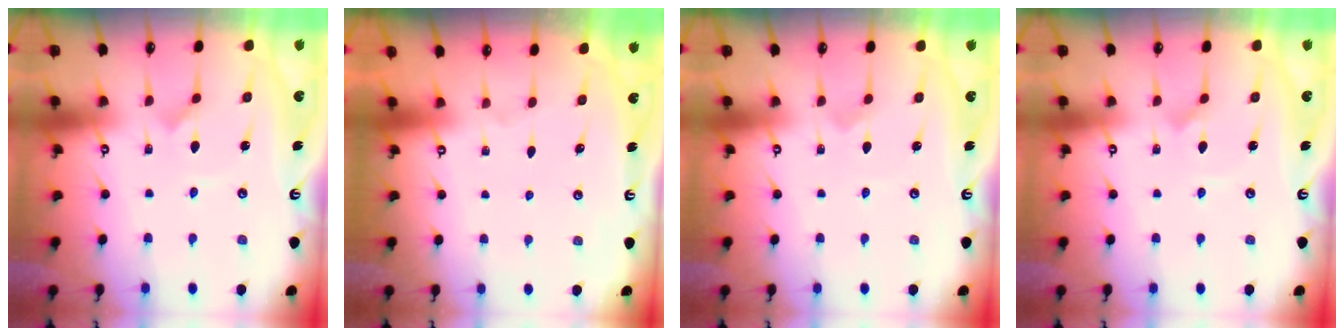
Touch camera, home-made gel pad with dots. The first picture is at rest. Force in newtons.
{"total": 0.0}
{"total": 0.0}
{"total": 1.9, "press": 1.9, "slide": 0.2}